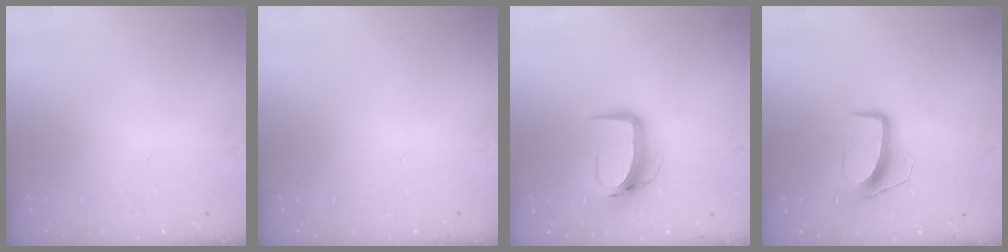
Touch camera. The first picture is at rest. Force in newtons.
{"total": 0.0}
{"total": 11.3, "press": 11.2, "slide": 1.3}
{"total": 9.7, "press": 9.7, "slide": 0.5}